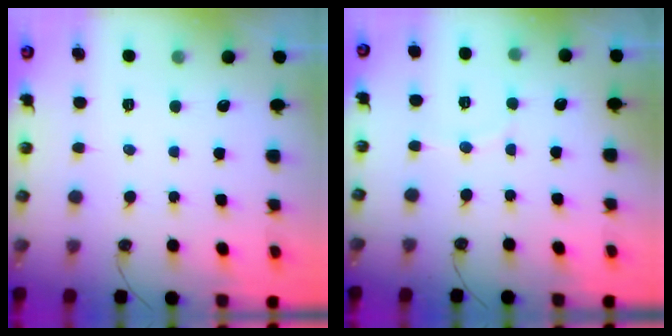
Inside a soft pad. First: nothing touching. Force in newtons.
{"total": 5.0, "press": 4.9, "slide": 1.0}